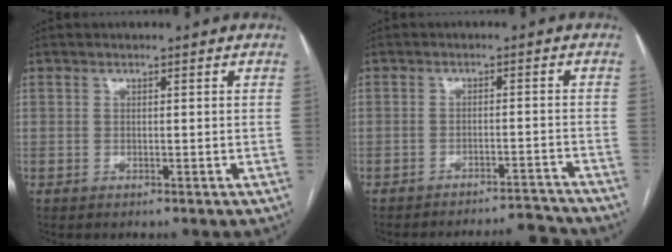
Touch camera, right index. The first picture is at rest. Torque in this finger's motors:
{"motor_torque": [0.18, -0.17, 0.43, 0.04]}